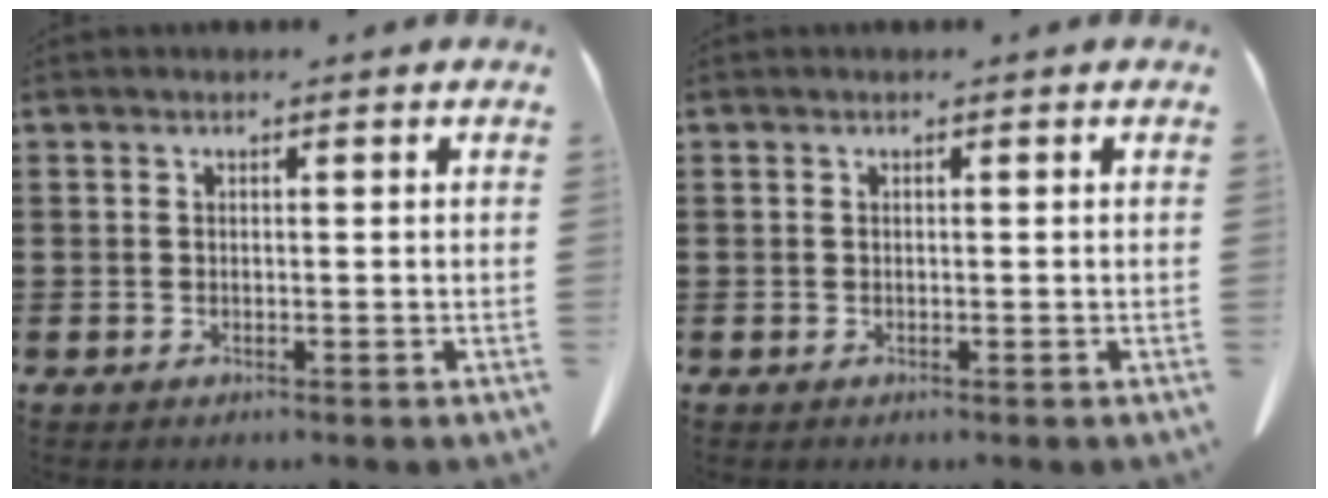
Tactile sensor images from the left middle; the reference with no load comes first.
{"total": 0.0}